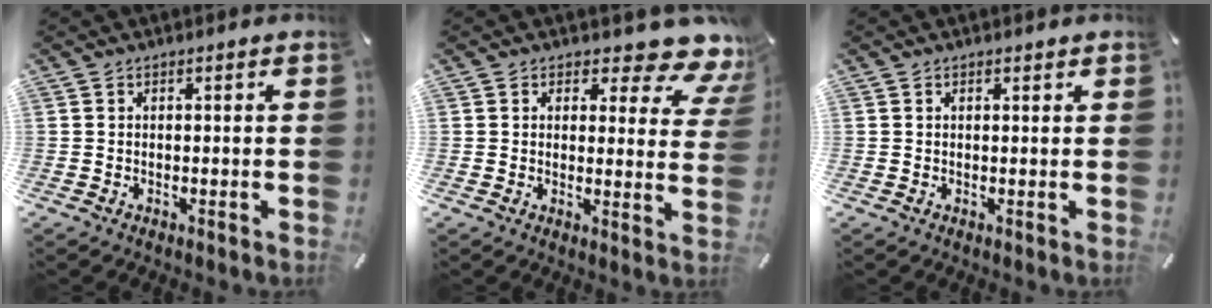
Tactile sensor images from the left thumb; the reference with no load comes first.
{"total": 8.6, "force": [6.3, 3.4, 4.7], "torque": [-0.045, -0.058, 0.104]}
{"total": 0.5, "force": [0.3, 0.4, 0.2], "torque": [-0.003, 0.002, 0.006]}